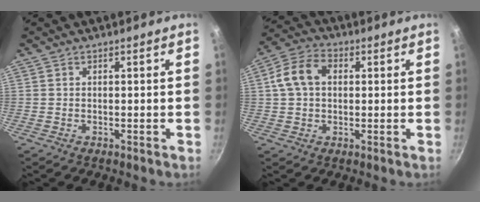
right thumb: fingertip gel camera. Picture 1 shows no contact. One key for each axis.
{"total": 8.6, "fx": 1.3, "fy": 6.1, "fz": 5.8, "tx": -0.110, "ty": 0.025, "tz": 0.019}